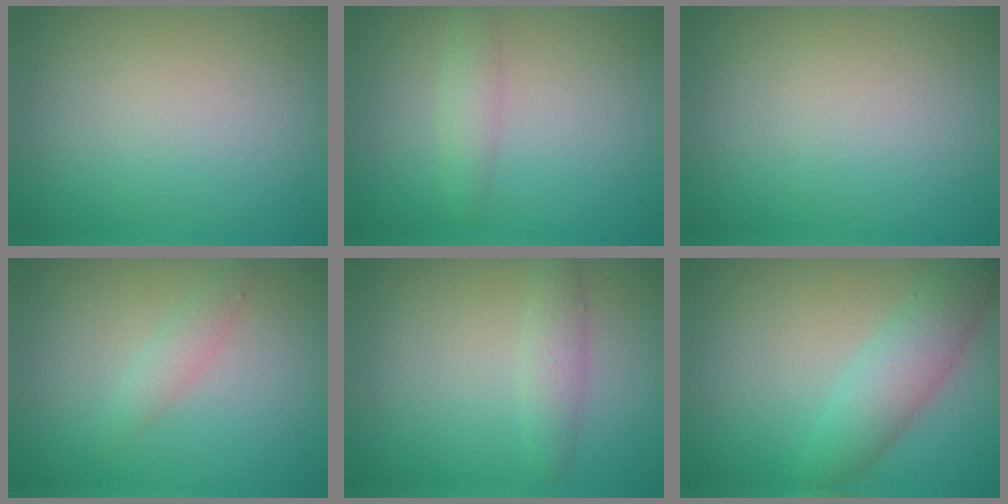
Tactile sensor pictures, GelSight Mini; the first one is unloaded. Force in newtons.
{"total": 1.7, "press": 1.7, "slide": 0.1}
{"total": 0.0}
{"total": 1.5, "press": 1.5, "slide": 0.0}
{"total": 1.9, "press": 1.9, "slide": 0.0}
{"total": 3.8, "press": 3.8, "slide": 0.1}